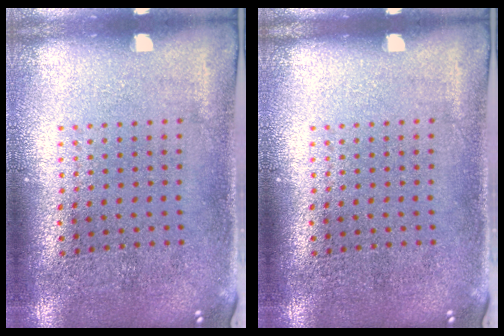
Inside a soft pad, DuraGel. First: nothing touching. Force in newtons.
{"total": 0.0}